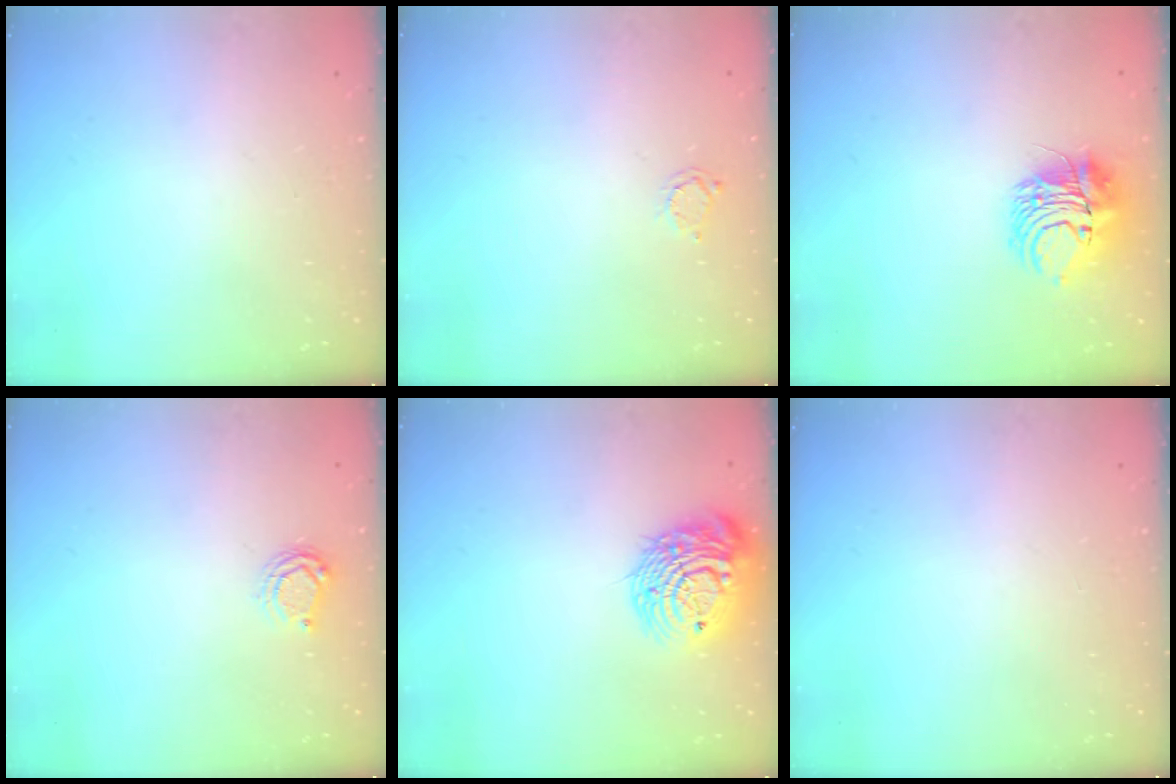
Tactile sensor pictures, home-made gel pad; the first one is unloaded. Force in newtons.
{"total": 2.0, "press": 2.0, "slide": 0.3}
{"total": 9.0, "press": 8.9, "slide": 1.3}
{"total": 6.0, "press": 5.9, "slide": 0.7}
{"total": 15.3, "press": 15.2, "slide": 1.8}
{"total": 0.0}